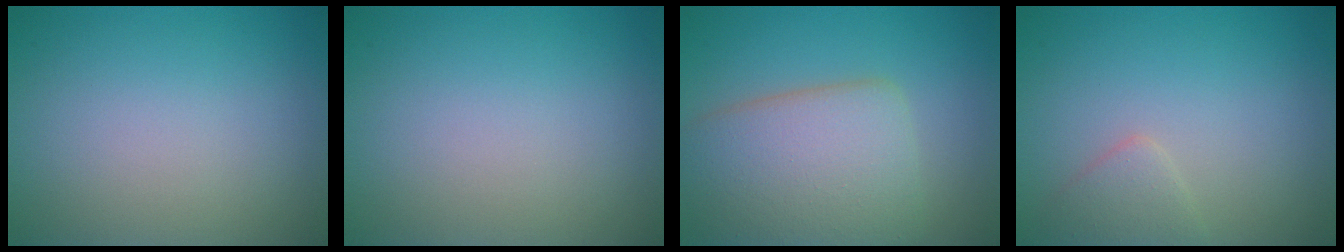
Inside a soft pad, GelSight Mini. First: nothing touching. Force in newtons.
{"total": 0.0}
{"total": 7.4, "press": 7.4, "slide": 0.3}
{"total": 1.6, "press": 1.6, "slide": 0.1}